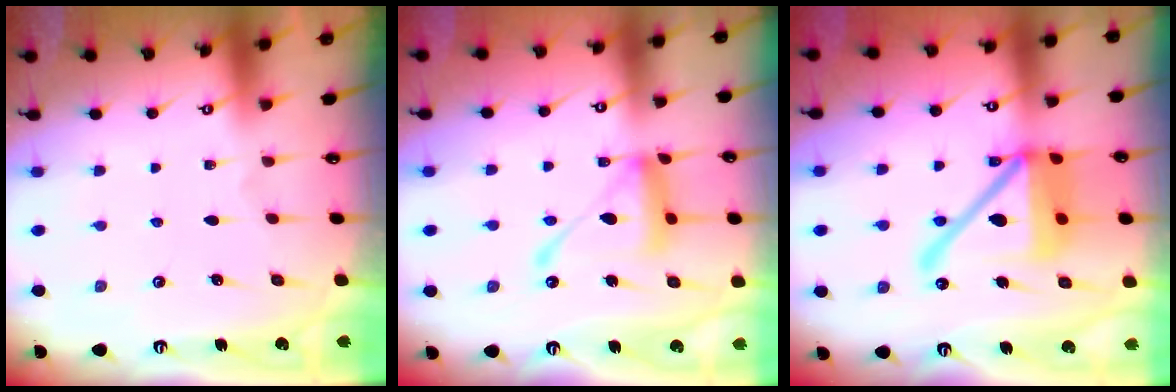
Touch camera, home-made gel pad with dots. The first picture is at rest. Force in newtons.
{"total": 13.9, "press": 13.8, "slide": 1.4}
{"total": 19.5, "press": 19.3, "slide": 2.7}